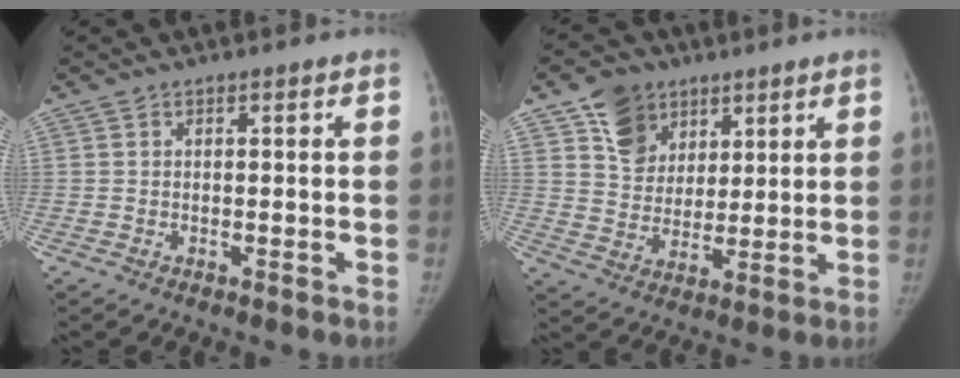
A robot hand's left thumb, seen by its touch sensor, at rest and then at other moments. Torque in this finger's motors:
{"motor_torque": [0.27, -0.15, 0.89, -0.96, 0.22]}